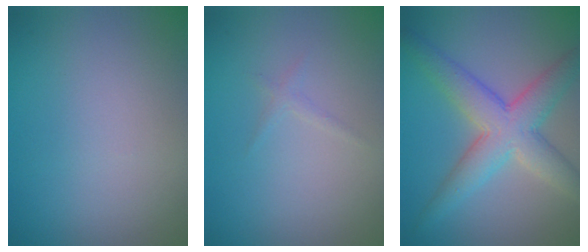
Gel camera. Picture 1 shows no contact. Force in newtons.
{"total": 0.6, "press": 0.6, "slide": 0.1}
{"total": 6.2, "press": 6.2, "slide": 0.2}